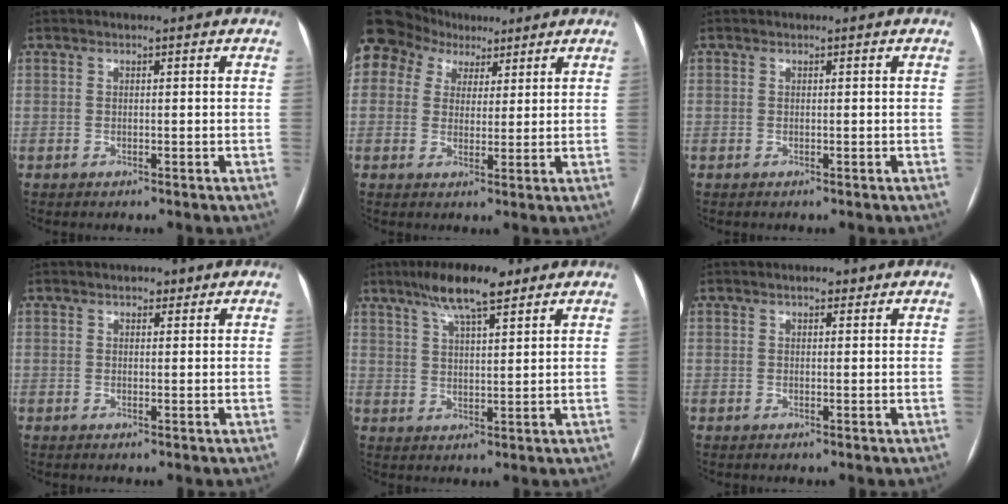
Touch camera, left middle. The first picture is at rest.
{"total": 16.0, "force": [8.7, 12.5, 5.1], "torque": [-0.165, 0.074, 0.163]}
{"total": 0.0}
{"total": 1.6, "force": [1.1, 0.8, 0.8], "torque": [-0.014, 0.004, 0.014]}
{"total": 9.0, "force": [6.2, 1.7, 6.3], "torque": [-0.116, 0.014, 0.106]}
{"total": 1.5, "force": [1.0, 0.6, 0.9], "torque": [-0.016, 0.005, 0.014]}